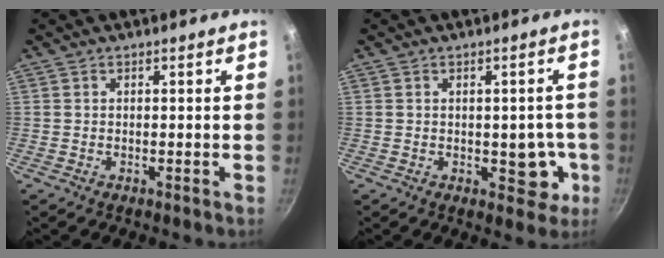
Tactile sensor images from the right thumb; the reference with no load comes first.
{"total": 6.1, "force": [-1.2, 3.9, 4.6], "torque": [-0.019, 0.010, -0.010]}